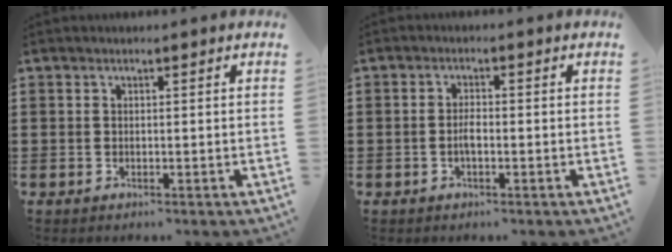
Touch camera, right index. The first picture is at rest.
{"total": 1.9, "force": [-0.5, 0.7, 1.7], "torque": [-0.039, 0.001, -0.013]}